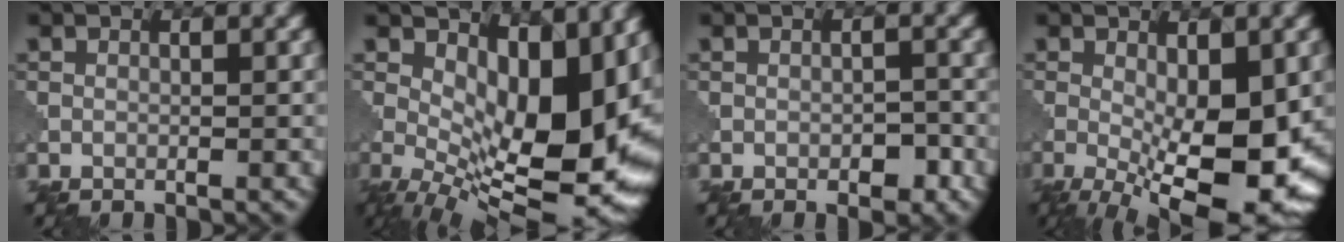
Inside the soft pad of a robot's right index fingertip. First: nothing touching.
{"total": 14.2, "force": [1.2, 6.8, 12.4], "torque": [-0.162, -0.013, 0.035]}
{"total": 1.9, "force": [-0.7, 1.0, 1.4], "torque": [-0.020, -0.002, -0.011]}
{"total": 11.7, "force": [-2.4, 4.3, 10.7], "torque": [-0.173, -0.025, -0.028]}